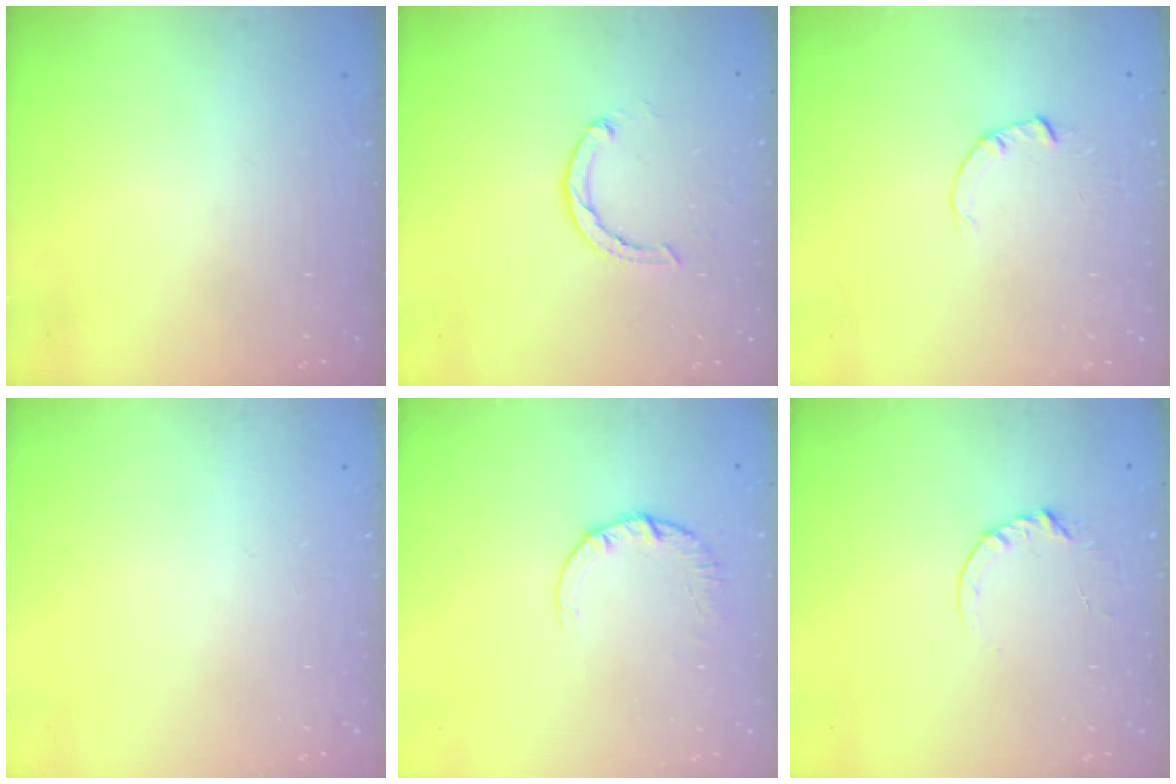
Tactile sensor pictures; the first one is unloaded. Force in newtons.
{"total": 2.4, "press": 2.4, "slide": 0.4}
{"total": 1.8, "press": 1.7, "slide": 0.3}
{"total": 0.0}
{"total": 2.4, "press": 2.4, "slide": 0.2}
{"total": 4.6, "press": 4.6, "slide": 0.5}